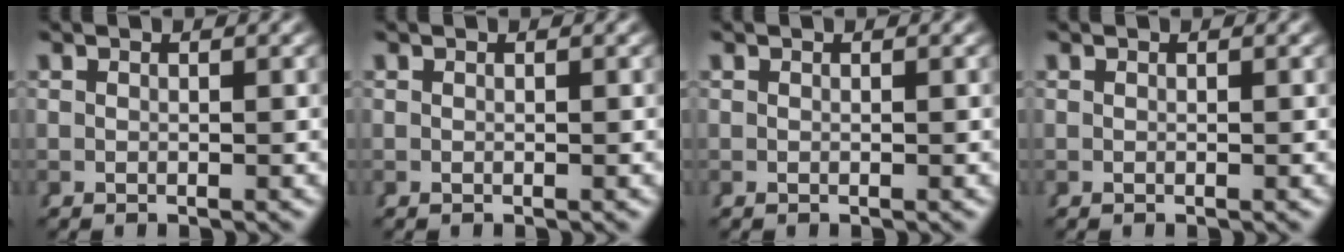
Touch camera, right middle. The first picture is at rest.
{"total": 0.0}
{"total": 0.0}
{"total": 0.0}